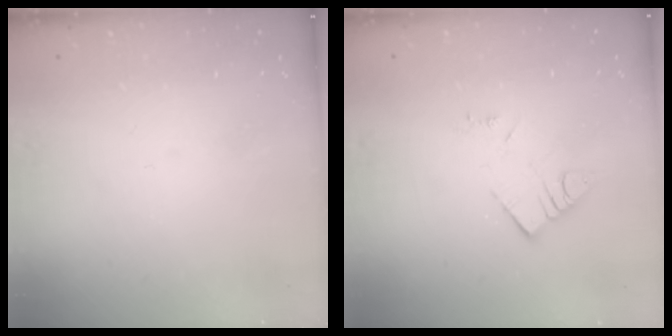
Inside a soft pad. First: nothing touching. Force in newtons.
{"total": 5.0, "press": 5.0, "slide": 0.2}